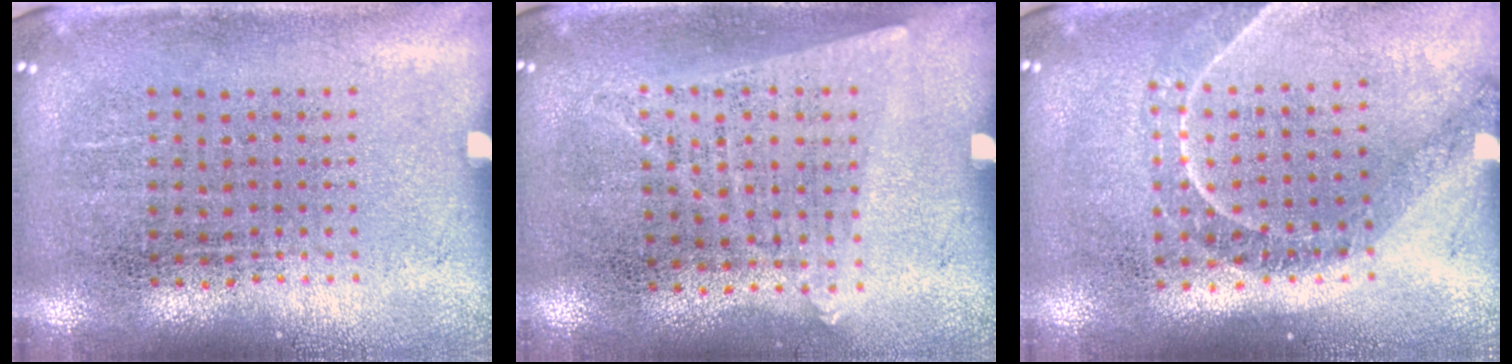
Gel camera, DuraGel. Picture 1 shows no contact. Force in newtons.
{"total": 1.2, "press": 1.1, "slide": 0.5}
{"total": 1.2, "press": 1.1, "slide": 0.4}